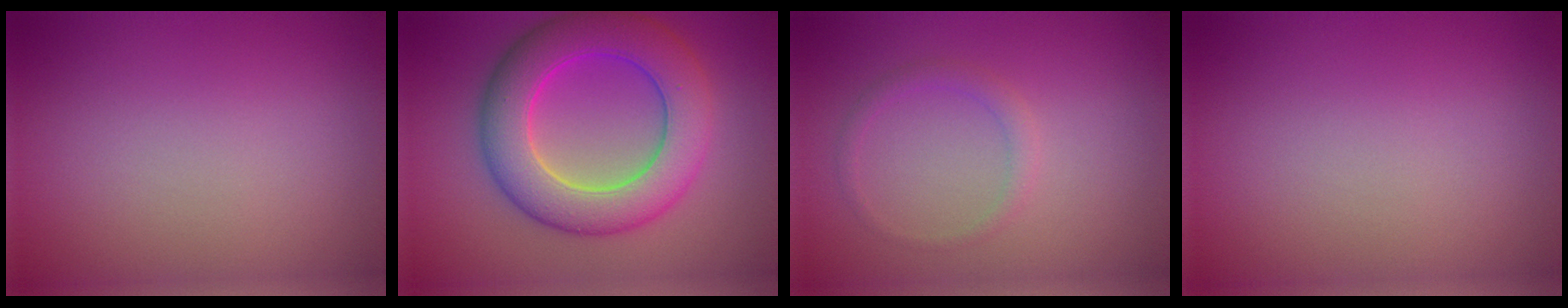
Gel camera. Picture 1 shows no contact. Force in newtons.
{"total": 8.8, "press": 8.8, "slide": 0.4}
{"total": 1.2, "press": 1.2, "slide": 0.0}
{"total": 0.0}